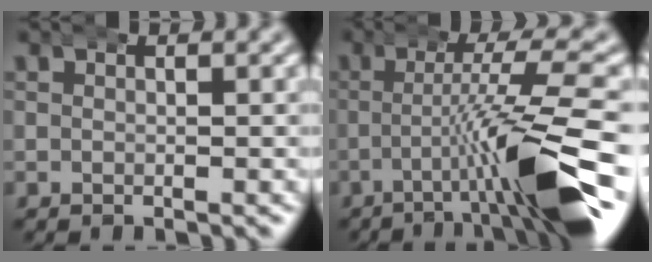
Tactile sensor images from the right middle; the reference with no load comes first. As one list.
[{"total": 9.8, "force": [-2.5, 0.9, 9.5], "torque": [-0.142, -0.004, -0.038]}]